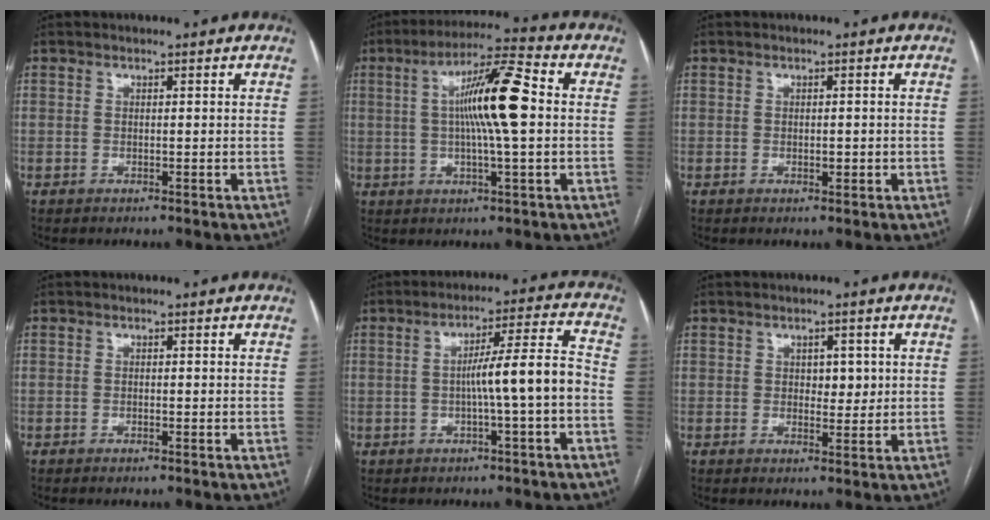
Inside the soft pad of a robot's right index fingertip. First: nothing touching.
{"total": 11.9, "force": [1.0, 0.8, 11.8], "torque": [-0.207, 0.015, 0.012]}
{"total": 1.3, "force": [-0.3, 0.7, 1.1], "torque": [-0.016, 0.000, -0.002]}
{"total": 0.6, "force": [-0.5, 0.0, 0.4], "torque": [-0.010, -0.001, -0.006]}
{"total": 8.4, "force": [-1.8, -0.7, 8.2], "torque": [-0.128, 0.020, -0.025]}
{"total": 2.9, "force": [0.7, 1.8, 2.3], "torque": [-0.025, -0.001, 0.010]}